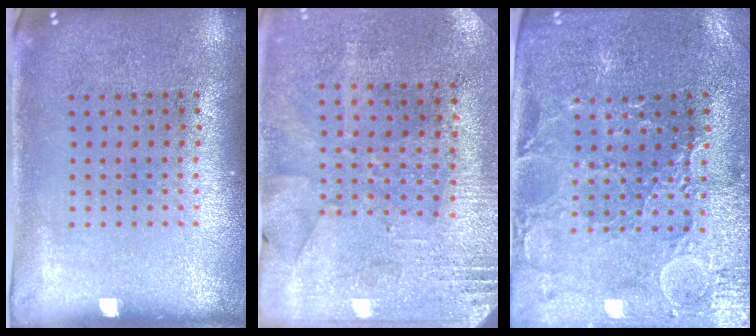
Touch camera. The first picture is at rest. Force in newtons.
{"total": 2.7, "press": 2.2, "slide": 1.5}
{"total": 1.6, "press": 1.5, "slide": 0.5}